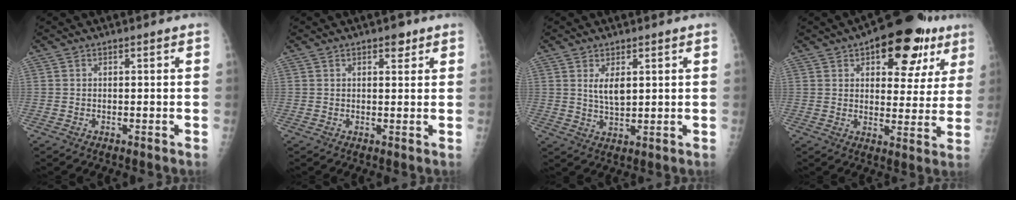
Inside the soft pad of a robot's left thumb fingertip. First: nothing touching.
{"total": 2.0, "force": [1.3, 1.0, 1.1], "torque": [-0.005, -0.007, 0.018]}
{"total": 4.1, "force": [1.4, 1.9, 3.3], "torque": [-0.053, -0.016, 0.033]}
{"total": 18.2, "force": [9.4, 9.1, 12.6], "torque": [-0.112, -0.015, 0.125]}